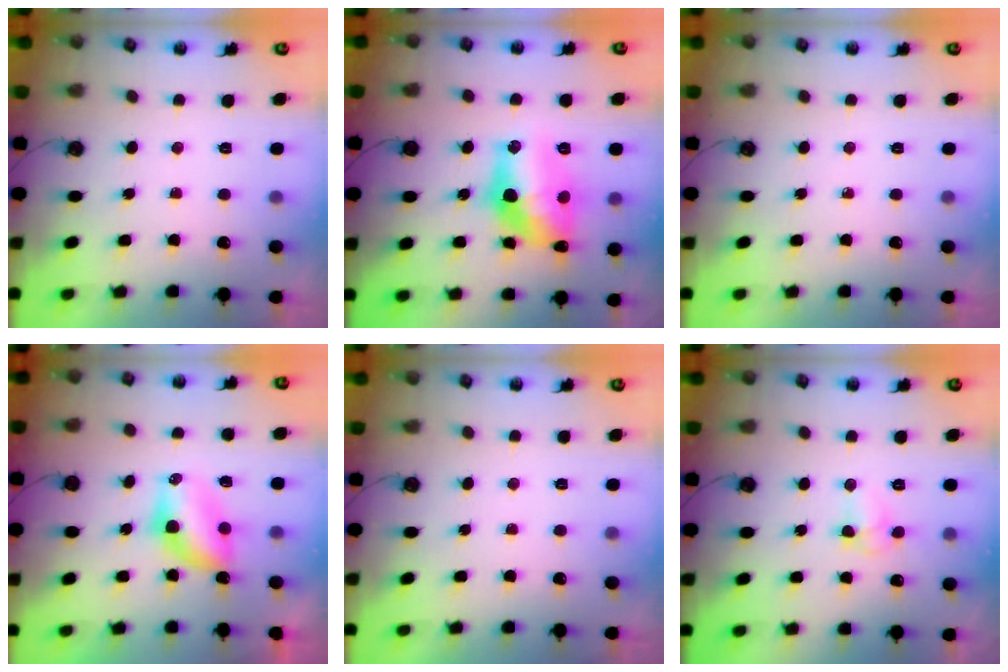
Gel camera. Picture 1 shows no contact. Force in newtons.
{"total": 16.2, "press": 15.9, "slide": 3.2}
{"total": 0.0}
{"total": 7.1, "press": 6.8, "slide": 2.1}
{"total": 0.0}
{"total": 5.4, "press": 5.3, "slide": 0.8}